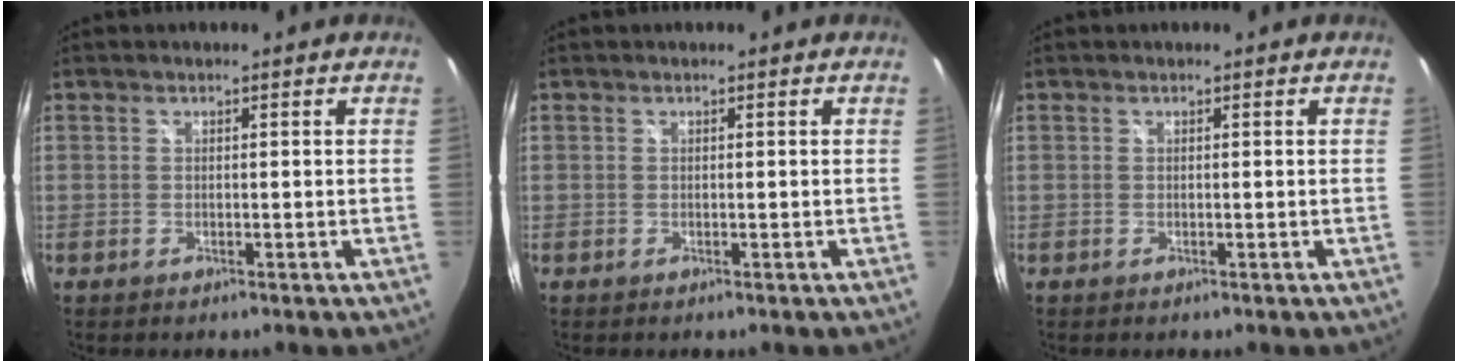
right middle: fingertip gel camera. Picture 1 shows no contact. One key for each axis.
{"total": 0.0}
{"total": 0.0}